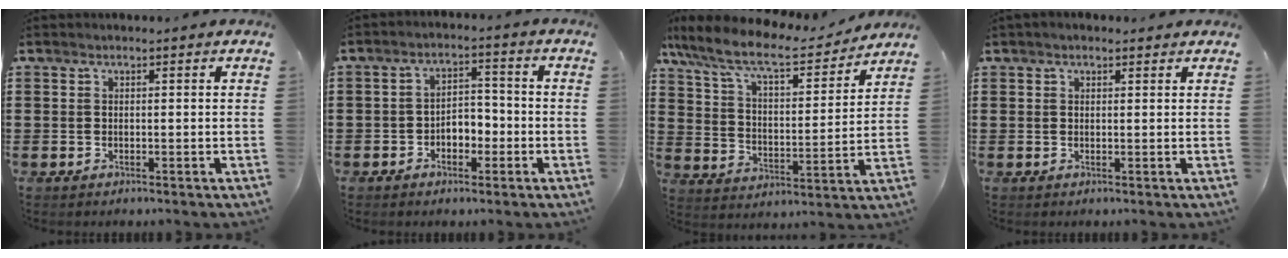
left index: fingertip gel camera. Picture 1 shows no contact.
{"total": 3.5, "force": [-2.0, 2.3, 1.8], "torque": [-0.038, 0.008, -0.042]}
{"total": 9.8, "force": [8.2, 1.7, 5.1], "torque": [-0.130, -0.043, 0.138]}
{"total": 1.0, "force": [0.8, 0.5, 0.5], "torque": [-0.010, 0.005, 0.014]}